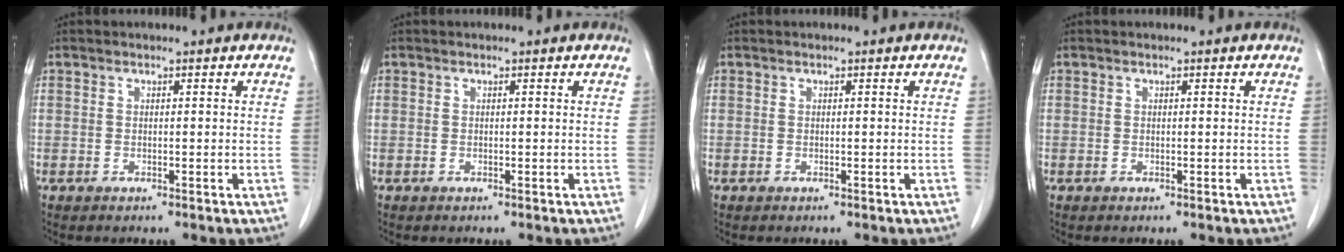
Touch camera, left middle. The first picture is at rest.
{"total": 0.0}
{"total": 0.0}
{"total": 0.0}